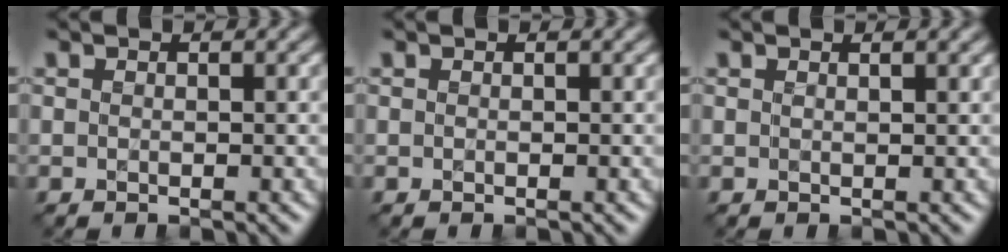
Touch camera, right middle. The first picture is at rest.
{"total": 0.0}
{"total": 0.9, "force": [0.7, 0.2, 0.6], "torque": [-0.008, 0.001, 0.011]}